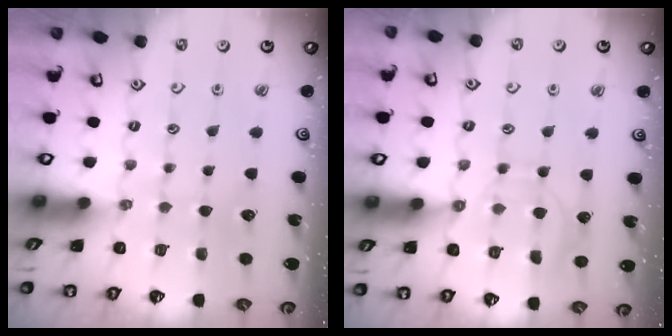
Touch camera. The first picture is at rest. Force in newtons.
{"total": 10.1, "press": 10.0, "slide": 0.9}